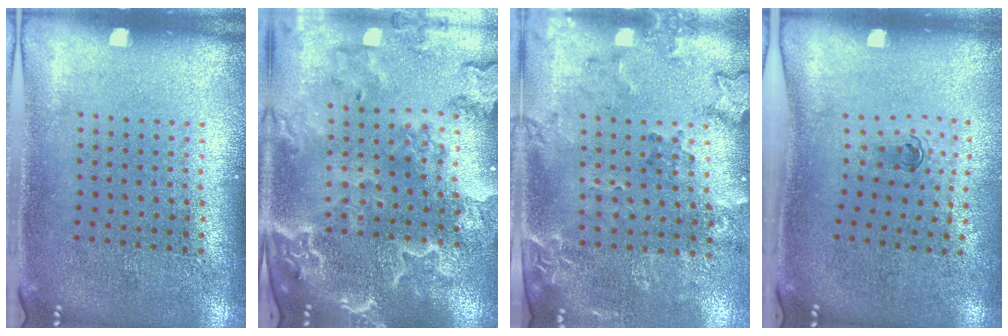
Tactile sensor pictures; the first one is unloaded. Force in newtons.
{"total": 3.4, "press": 3.0, "slide": 1.5}
{"total": 1.9, "press": 1.6, "slide": 1.1}
{"total": 0.7, "press": 0.4, "slide": 0.6}